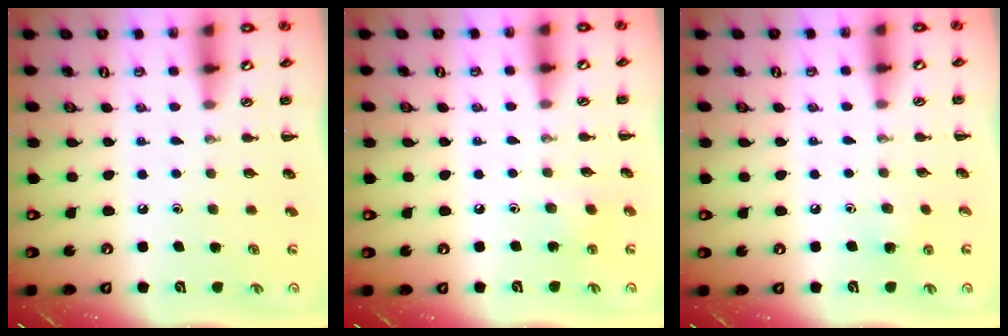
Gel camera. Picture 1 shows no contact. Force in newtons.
{"total": 5.9, "press": 5.7, "slide": 1.4}
{"total": 3.6, "press": 3.6, "slide": 0.2}